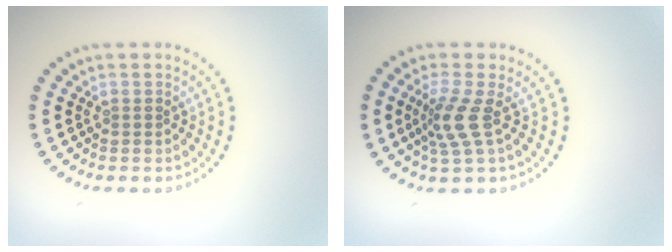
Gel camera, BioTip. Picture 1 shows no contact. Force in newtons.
{"total": 2.9, "press": 2.2, "slide": 2.0}